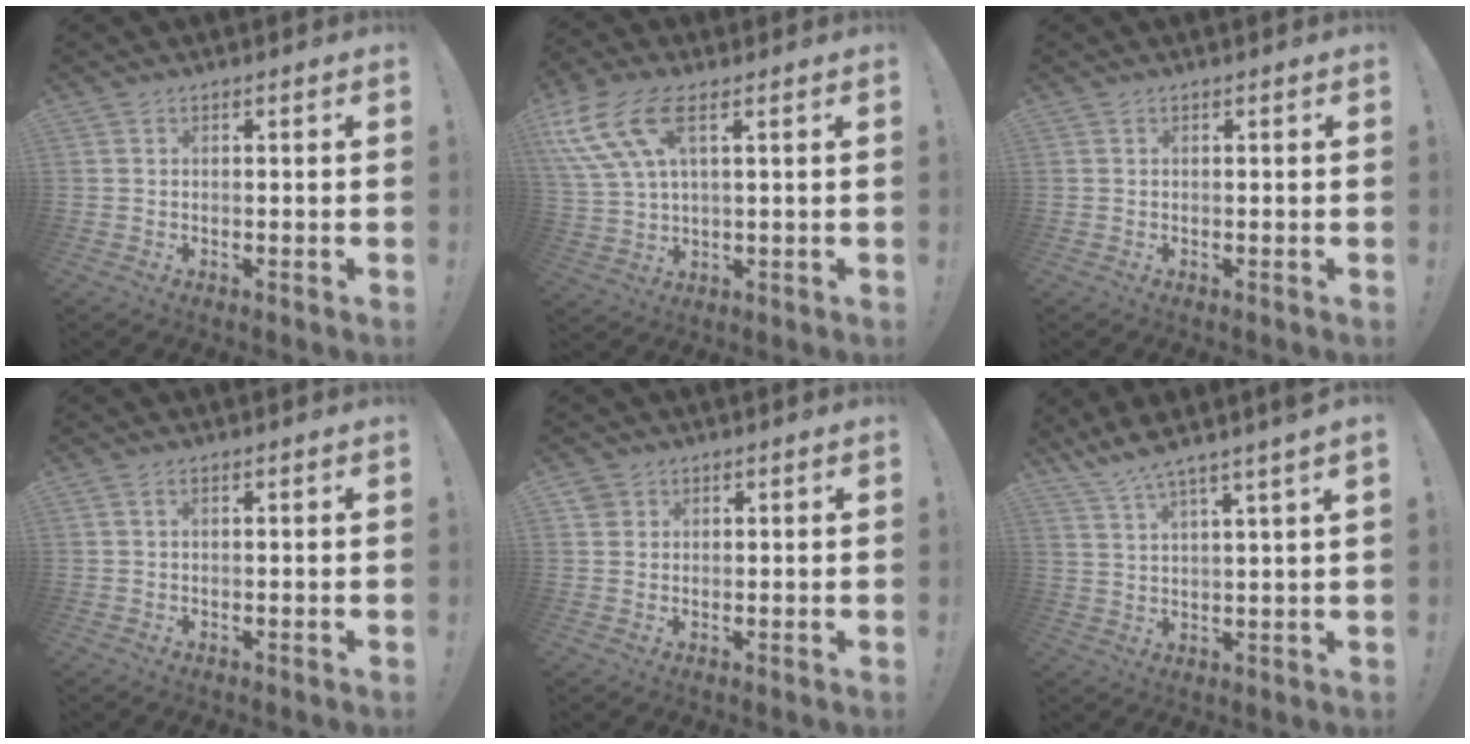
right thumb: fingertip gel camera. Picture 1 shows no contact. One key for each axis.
{"total": 14.4, "fx": 6.8, "fy": 6.9, "fz": 10.7, "tx": -0.216, "ty": -0.014, "tz": 0.128}
{"total": 0.0}
{"total": 1.3, "fx": 0.4, "fy": 0.5, "fz": 1.1, "tx": -0.026, "ty": 0.005, "tz": 0.007}
{"total": 2.3, "fx": 1.3, "fy": 1.8, "fz": 0.4, "tx": -0.006, "ty": -0.002, "tz": 0.024}
{"total": 5.8, "fx": 4.9, "fy": -0.6, "fz": 3.2, "tx": -0.073, "ty": -0.031, "tz": 0.084}